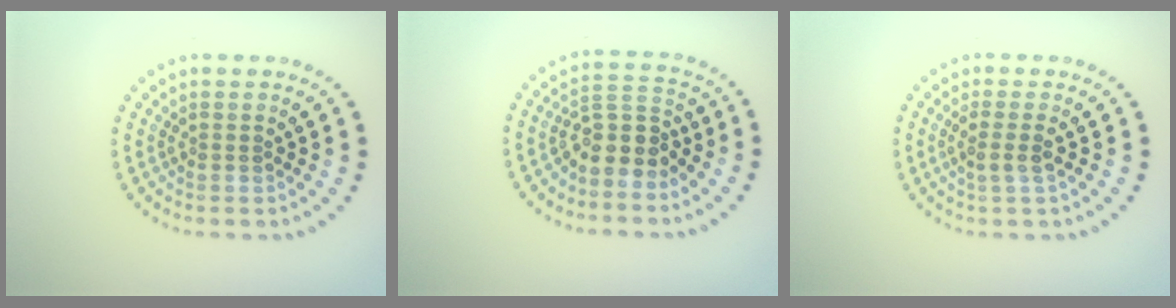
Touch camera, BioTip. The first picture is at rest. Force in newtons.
{"total": 3.5, "press": 3.0, "slide": 1.8}
{"total": 1.7, "press": 1.4, "slide": 0.9}